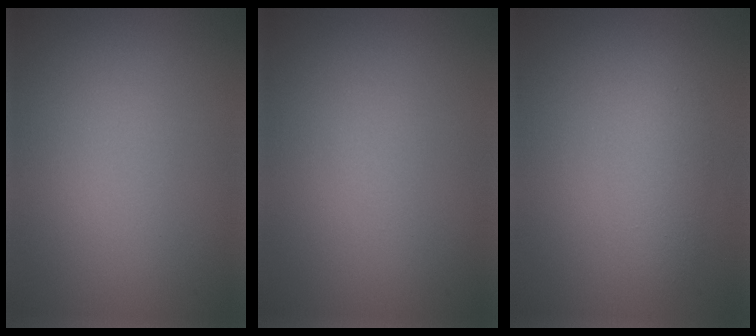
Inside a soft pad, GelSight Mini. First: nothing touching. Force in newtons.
{"total": 0.0}
{"total": 2.4, "press": 2.4, "slide": 0.0}